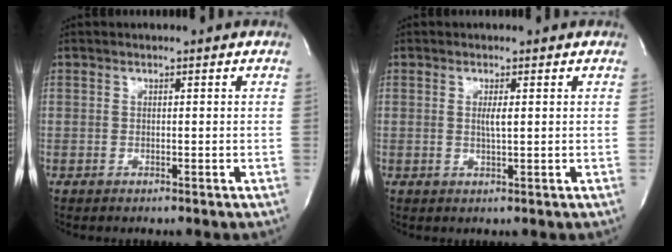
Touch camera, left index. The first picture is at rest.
{"total": 1.5, "force": [0.1, -0.1, 1.4], "torque": [-0.035, -0.007, 0.003]}